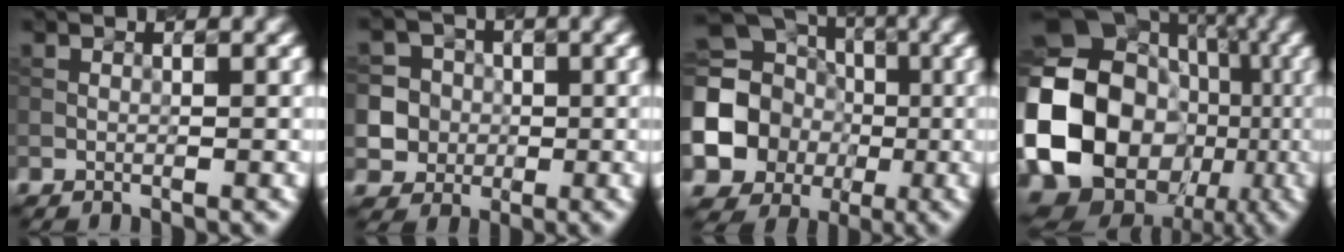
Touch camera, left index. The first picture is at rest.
{"total": 7.5, "force": [-1.2, 7.3, 1.3], "torque": [-0.026, 0.008, -0.034]}
{"total": 15.4, "force": [-2.0, 13.9, 6.3], "torque": [-0.155, -0.006, -0.074]}
{"total": 21.9, "force": [-3.5, 18.5, 11.2], "torque": [-0.226, -0.023, -0.087]}